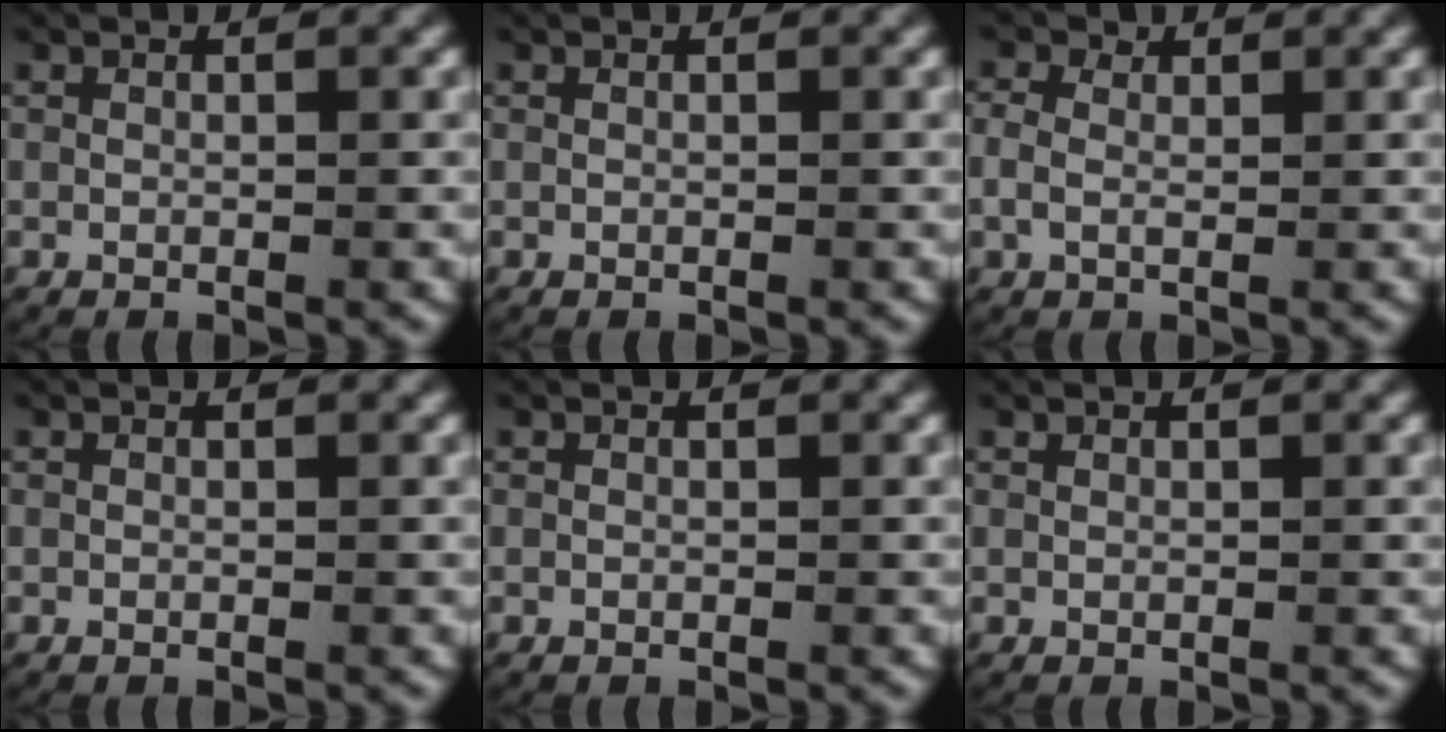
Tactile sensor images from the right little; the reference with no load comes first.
{"total": 0.0}
{"total": 1.7, "force": [0.2, 1.3, 1.1], "torque": [-0.028, -0.009, 0.008]}
{"total": 0.0}
{"total": 0.0}
{"total": 0.0}